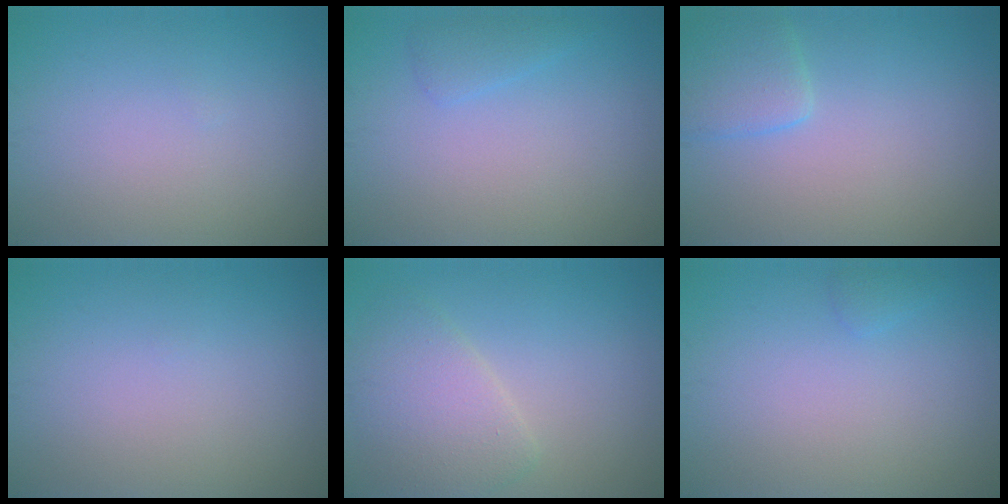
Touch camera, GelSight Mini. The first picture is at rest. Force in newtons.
{"total": 1.4, "press": 1.4, "slide": 0.1}
{"total": 2.5, "press": 2.5, "slide": 0.2}
{"total": 0.0}
{"total": 4.3, "press": 4.3, "slide": 0.5}
{"total": 0.6, "press": 0.6, "slide": 0.0}